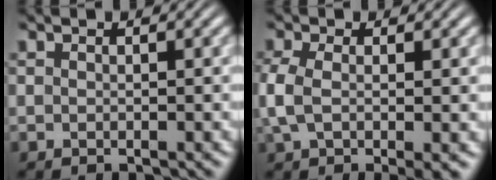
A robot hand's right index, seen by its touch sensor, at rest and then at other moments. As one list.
[{"total": 3.8, "force": [-0.5, 1.6, 3.4], "torque": [-0.081, -0.014, 0.001]}]